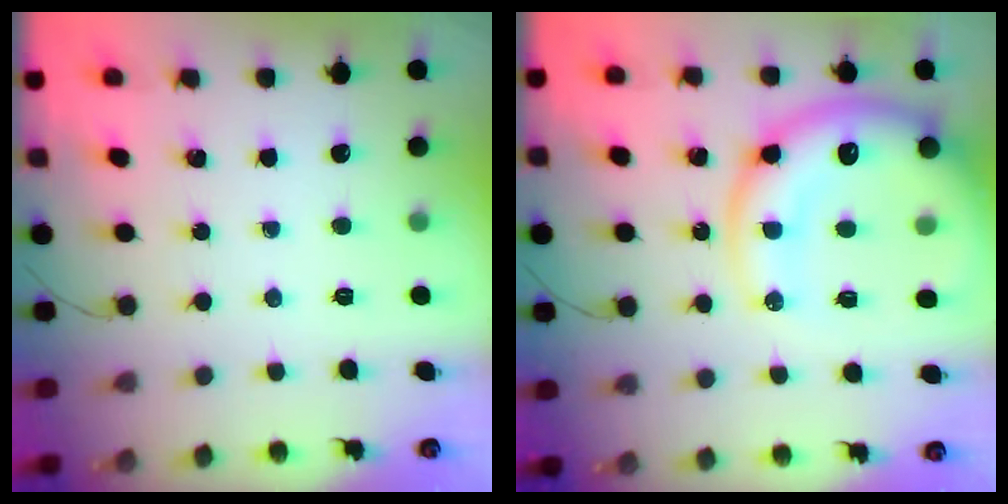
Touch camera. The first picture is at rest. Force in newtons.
{"total": 19.4, "press": 18.9, "slide": 4.4}